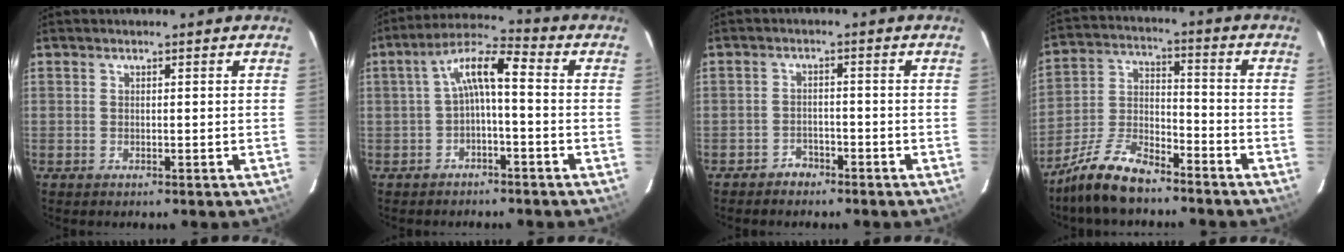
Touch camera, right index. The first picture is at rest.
{"total": 6.8, "force": [-1.1, 1.7, 6.5], "torque": [-0.139, 0.024, -0.022]}
{"total": 2.9, "force": [-2.4, 1.5, 0.1], "torque": [-0.009, 0.010, -0.040]}
{"total": 12.3, "force": [-9.5, 4.3, 6.5], "torque": [-0.150, 0.005, -0.183]}